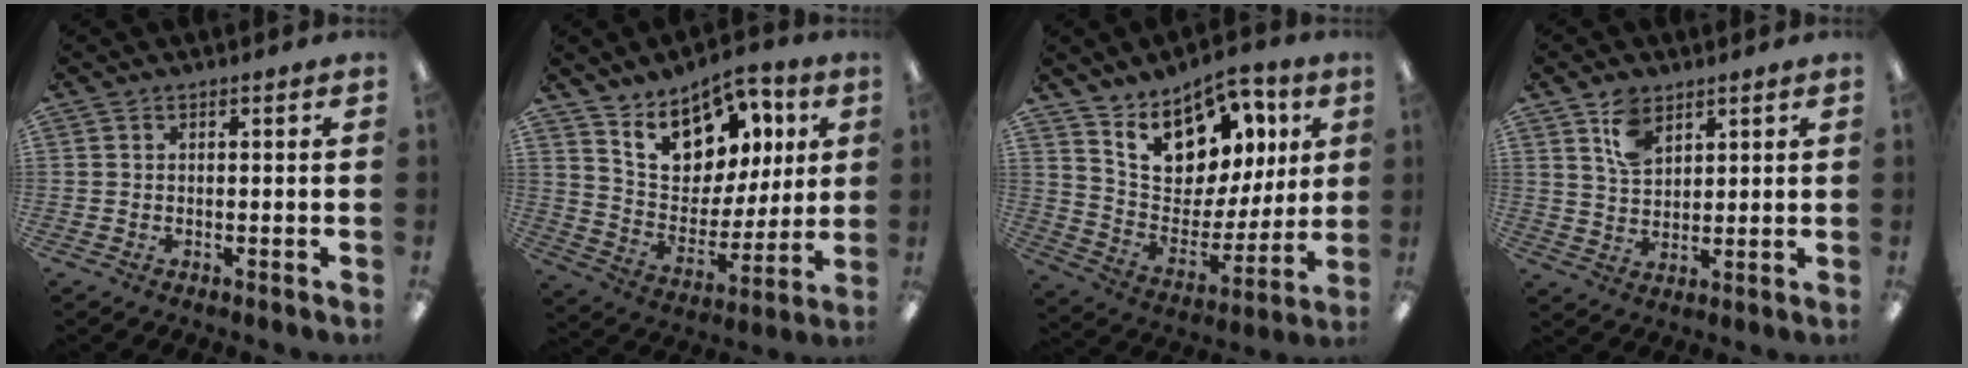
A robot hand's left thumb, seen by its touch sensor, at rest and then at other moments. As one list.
[{"total": 15.7, "force": [10.1, 9.9, 6.8], "torque": [-0.117, -0.055, 0.187]}, {"total": 16.4, "force": [11.2, 9.8, 6.9], "torque": [-0.125, -0.071, 0.205]}, {"total": 7.5, "force": [4.6, 4.8, 3.6], "torque": [-0.072, -0.004, 0.085]}]